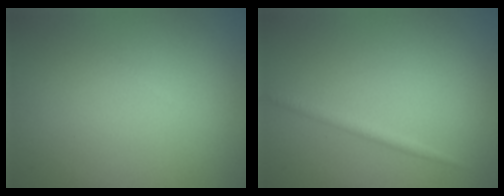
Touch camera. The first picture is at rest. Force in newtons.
{"total": 1.2, "press": 1.2, "slide": 0.1}